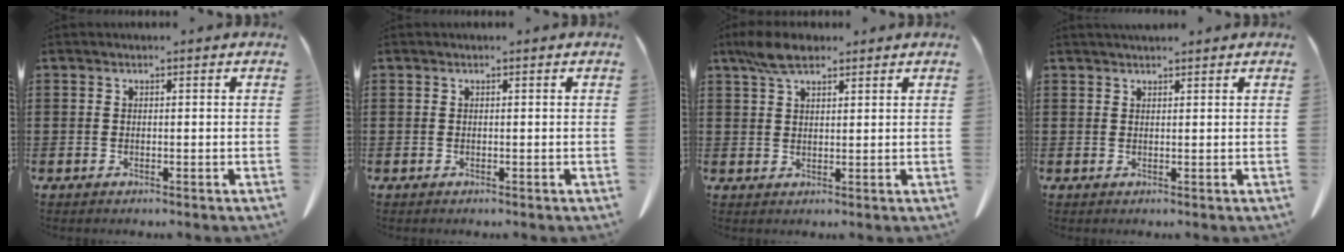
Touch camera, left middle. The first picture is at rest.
{"total": 0.0}
{"total": 5.0, "force": [3.4, 2.1, 3.0], "torque": [-0.069, 0.006, 0.065]}
{"total": 1.3, "force": [1.2, 0.2, 0.4], "torque": [-0.009, 0.000, 0.023]}